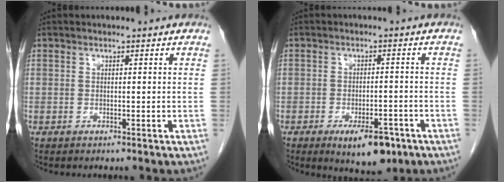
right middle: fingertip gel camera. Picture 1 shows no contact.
{"total": 7.4, "force": [-4.4, 3.1, 5.2], "torque": [-0.068, -0.004, -0.056]}